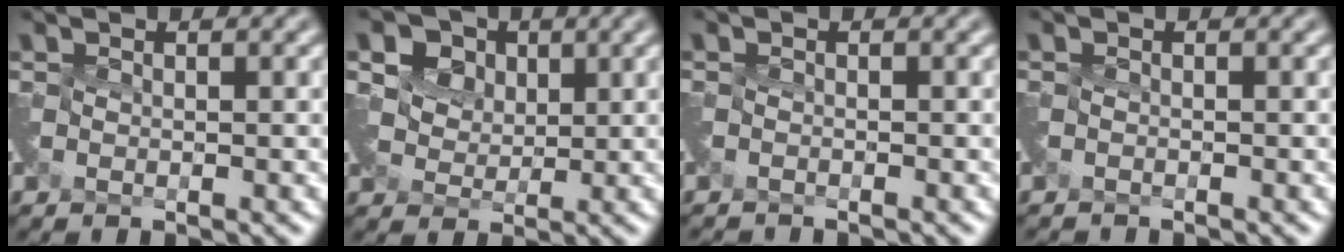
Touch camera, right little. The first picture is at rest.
{"total": 9.4, "force": [5.3, 6.3, 4.5], "torque": [-0.075, 0.039, 0.061]}
{"total": 1.5, "force": [-1.4, -0.4, -0.5], "torque": [0.008, -0.015, -0.033]}
{"total": 1.2, "force": [-1.0, -0.3, -0.5], "torque": [0.008, -0.012, -0.026]}